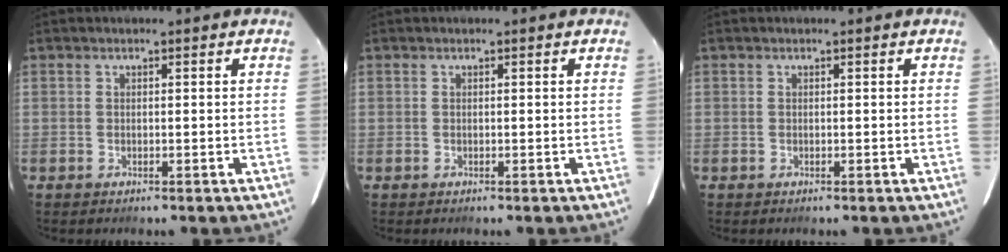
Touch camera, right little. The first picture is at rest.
{"total": 0.0}
{"total": 0.0}